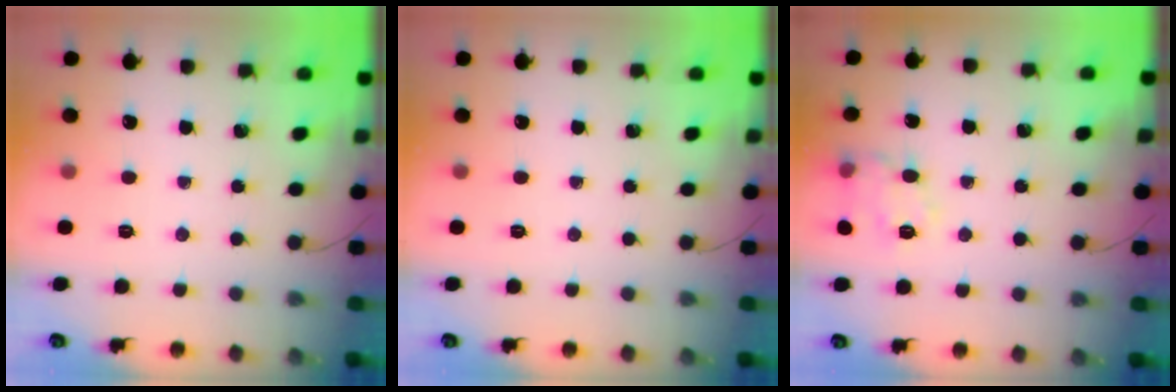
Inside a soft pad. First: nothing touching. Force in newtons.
{"total": 0.0}
{"total": 11.6, "press": 11.6, "slide": 0.4}